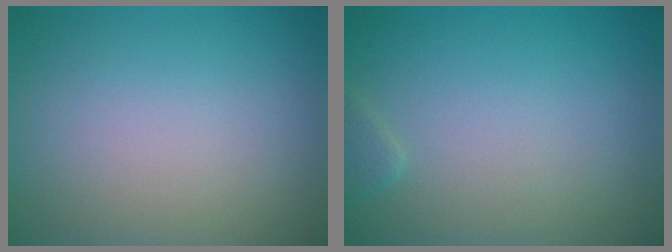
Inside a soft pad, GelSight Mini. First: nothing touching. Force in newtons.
{"total": 0.6, "press": 0.6, "slide": 0.1}